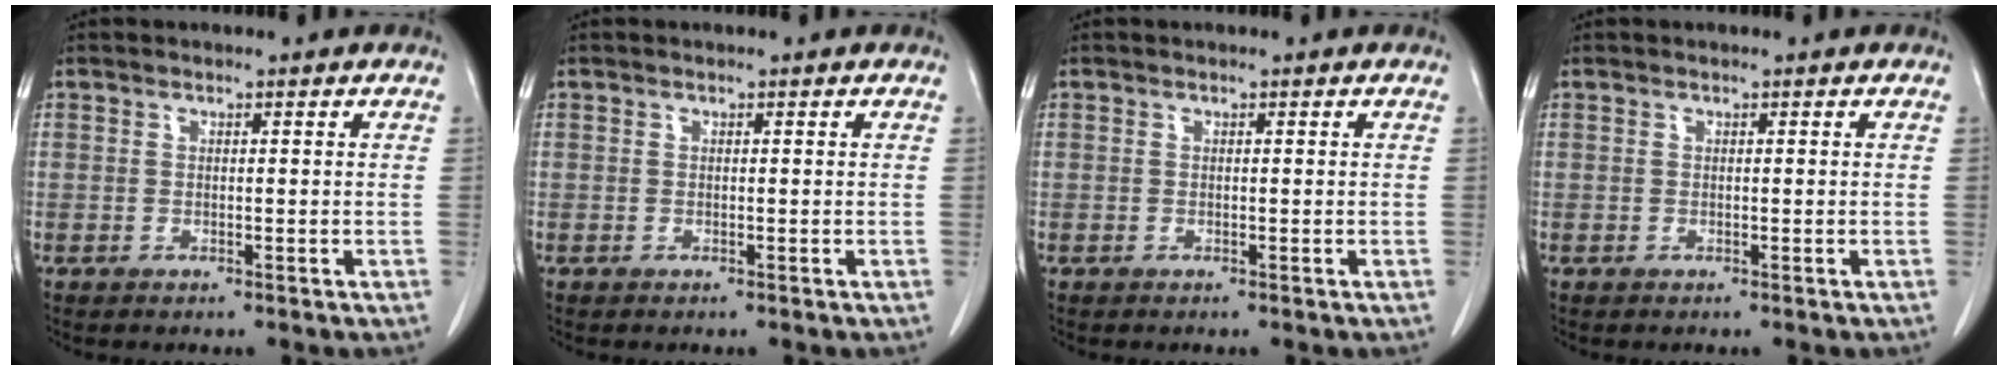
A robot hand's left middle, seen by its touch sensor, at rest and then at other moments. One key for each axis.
{"total": 0.0}
{"total": 0.0}
{"total": 0.0}